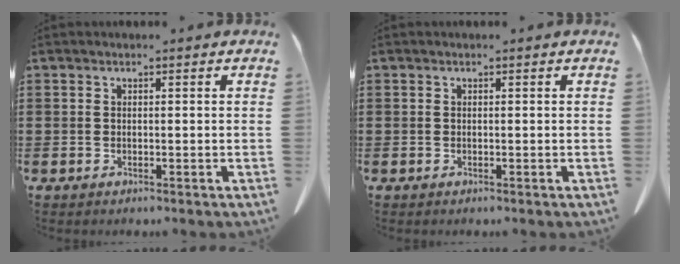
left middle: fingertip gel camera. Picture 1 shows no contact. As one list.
[{"total": 0.0}]